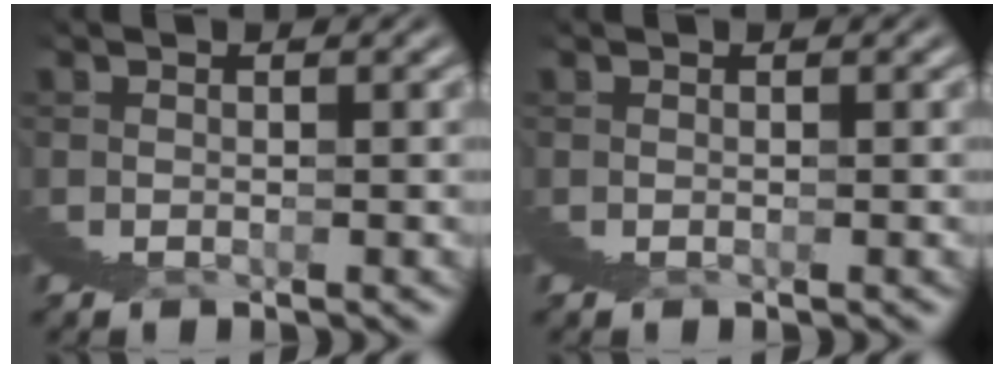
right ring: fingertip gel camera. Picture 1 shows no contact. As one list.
[{"total": 0.0}]